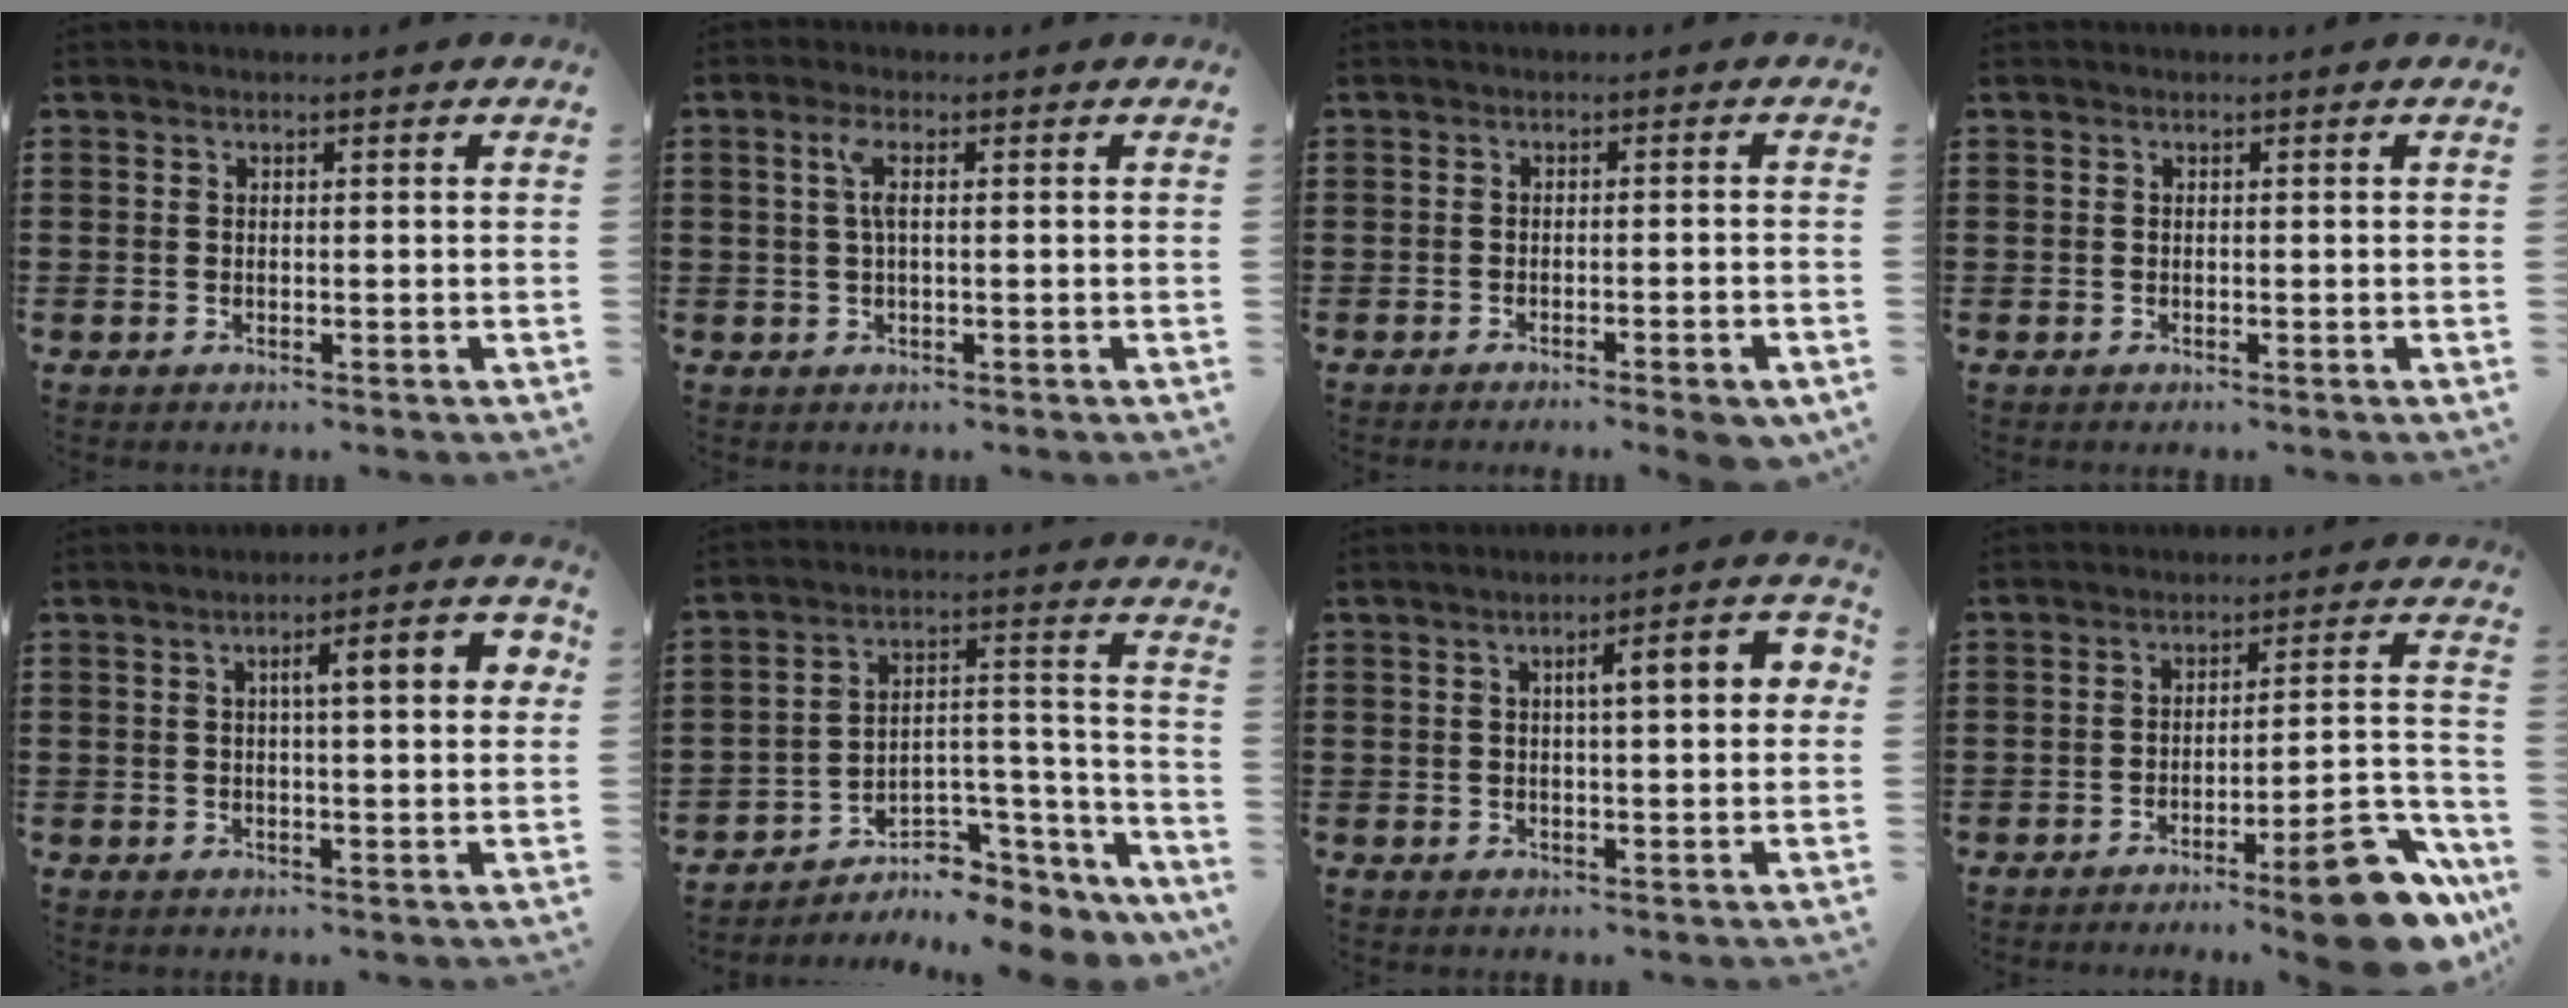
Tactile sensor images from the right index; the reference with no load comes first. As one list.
[{"total": 2.8, "force": [0.6, 0.6, 2.6], "torque": [-0.055, 0.004, 0.008]}, {"total": 2.0, "force": [-1.6, -0.2, 1.1], "torque": [-0.017, 0.000, -0.030]}, {"total": 0.0}, {"total": 5.5, "force": [1.4, 1.9, 5.0], "torque": [-0.067, -0.002, 0.011]}, {"total": 5.3, "force": [-3.9, 3.2, 1.7], "torque": [-0.033, 0.002, -0.073]}, {"total": 5.9, "force": [1.2, 1.2, 5.7], "torque": [-0.084, -0.002, 0.010]}, {"total": 11.6, "force": [-8.2, 1.4, 8.1], "torque": [-0.105, 0.023, -0.145]}]